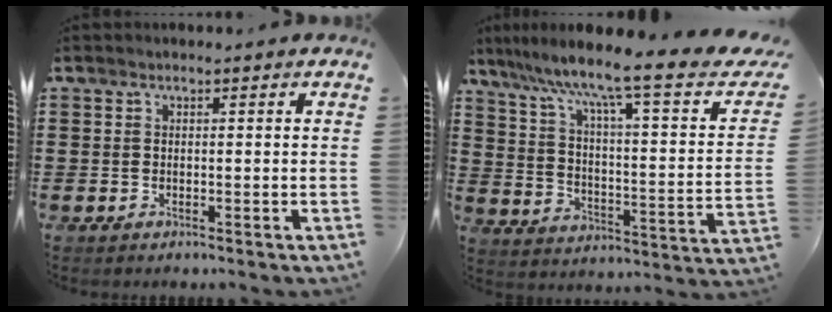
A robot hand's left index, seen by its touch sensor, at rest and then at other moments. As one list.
[{"total": 8.0, "force": [5.5, 0.1, 5.8], "torque": [-0.126, -0.044, 0.075]}]